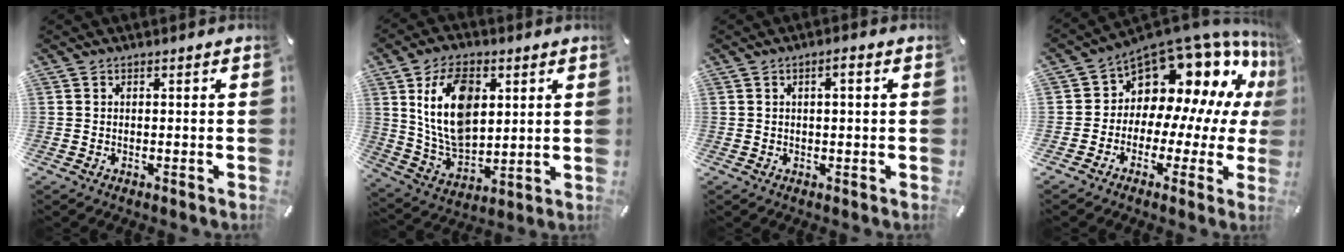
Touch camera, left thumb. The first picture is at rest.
{"total": 15.8, "force": [4.8, 10.0, 11.3], "torque": [-0.245, -0.002, 0.084]}
{"total": 1.9, "force": [0.3, 0.6, 1.8], "torque": [-0.034, 0.005, 0.004]}
{"total": 13.4, "force": [8.2, 8.6, 6.1], "torque": [-0.094, -0.094, 0.144]}